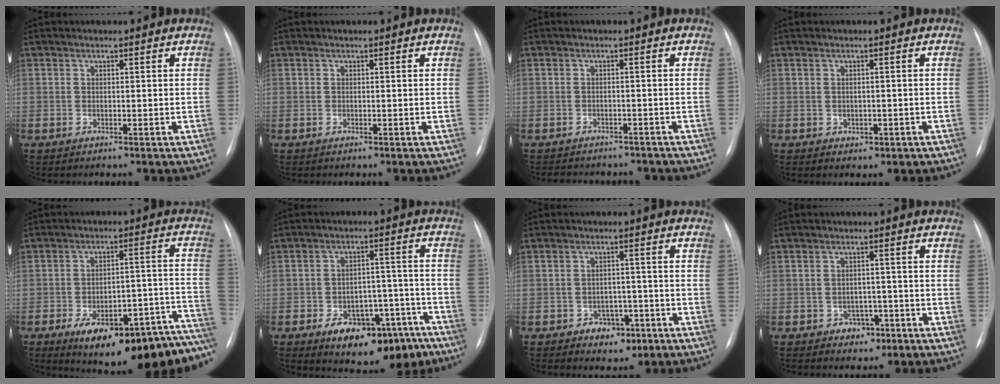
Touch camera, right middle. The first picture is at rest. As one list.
[{"total": 0.0}, {"total": 8.1, "force": [-7.3, 2.9, 1.9], "torque": [-0.030, 0.005, -0.085]}, {"total": 1.7, "force": [-0.6, 1.4, 0.8], "torque": [-0.011, 0.004, 0.002]}, {"total": 23.5, "force": [-16.8, 7.4, 14.7], "torque": [-0.120, 0.041, -0.221]}, {"total": 14.5, "force": [-9.3, 7.3, 8.5], "torque": [-0.089, 0.035, -0.124]}, {"total": 4.7, "force": [-2.6, 3.3, 2.1], "torque": [-0.024, 0.013, -0.031]}, {"total": 3.5, "force": [-1.9, 2.7, 1.1], "torque": [-0.007, 0.013, -0.021]}]